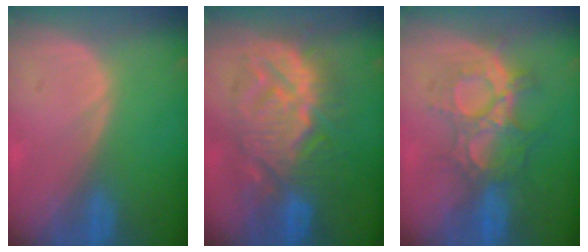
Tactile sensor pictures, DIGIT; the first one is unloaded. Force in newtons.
{"total": 11.0, "press": 10.9, "slide": 0.8}
{"total": 8.8, "press": 8.5, "slide": 2.3}